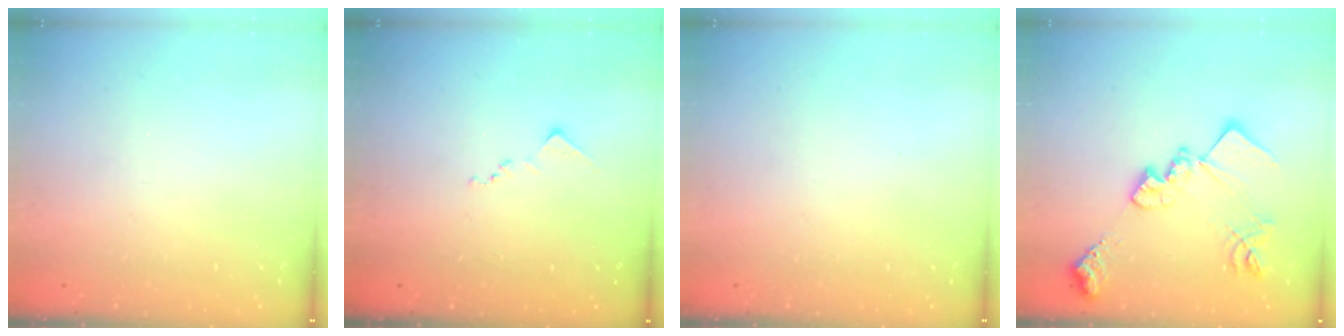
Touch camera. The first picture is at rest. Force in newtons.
{"total": 7.2, "press": 7.2, "slide": 0.7}
{"total": 0.0}
{"total": 21.0, "press": 21.0, "slide": 1.4}